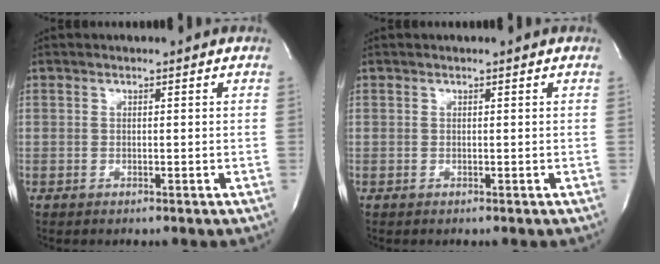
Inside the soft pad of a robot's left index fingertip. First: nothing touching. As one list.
[{"total": 0.0}]